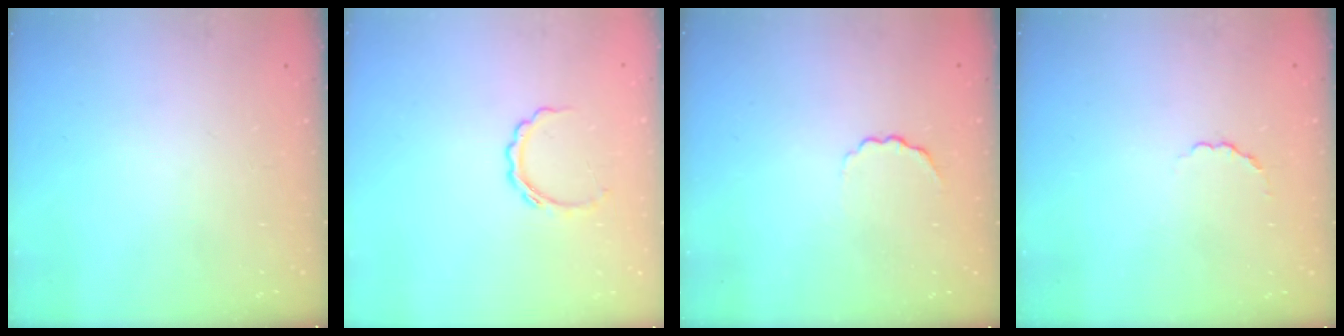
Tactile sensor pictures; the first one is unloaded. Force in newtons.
{"total": 4.4, "press": 4.3, "slide": 0.5}
{"total": 2.1, "press": 2.0, "slide": 0.8}
{"total": 2.5, "press": 2.3, "slide": 0.9}